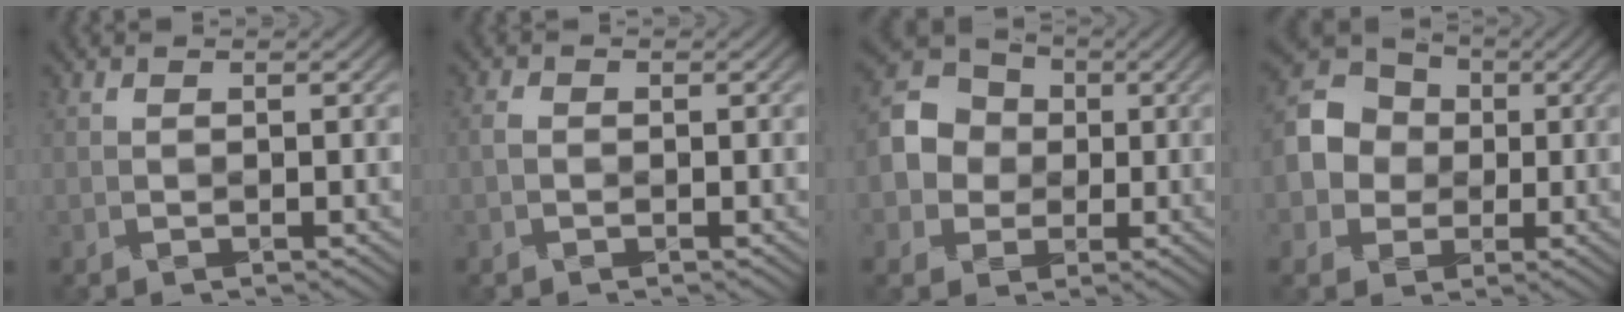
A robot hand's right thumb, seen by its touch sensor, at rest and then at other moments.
{"total": 1.5, "force": [-0.4, 1.2, 0.9], "torque": [-0.022, 0.003, -0.011]}
{"total": 8.0, "force": [-0.5, 7.1, 3.5], "torque": [-0.097, 0.004, -0.021]}
{"total": 9.0, "force": [-0.5, 8.0, 4.0], "torque": [-0.108, 0.006, -0.019]}